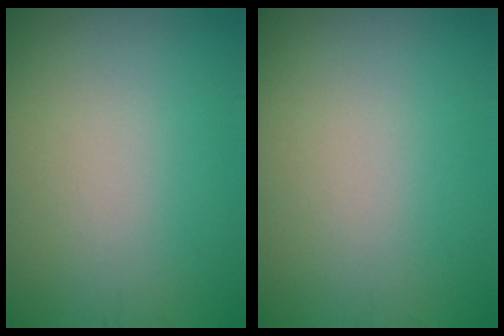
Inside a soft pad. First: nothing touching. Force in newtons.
{"total": 0.0}